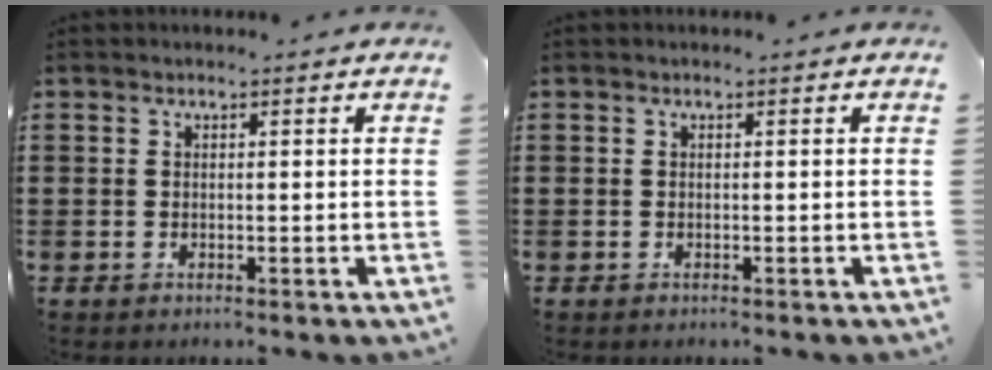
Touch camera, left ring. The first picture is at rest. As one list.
[{"total": 0.0}]